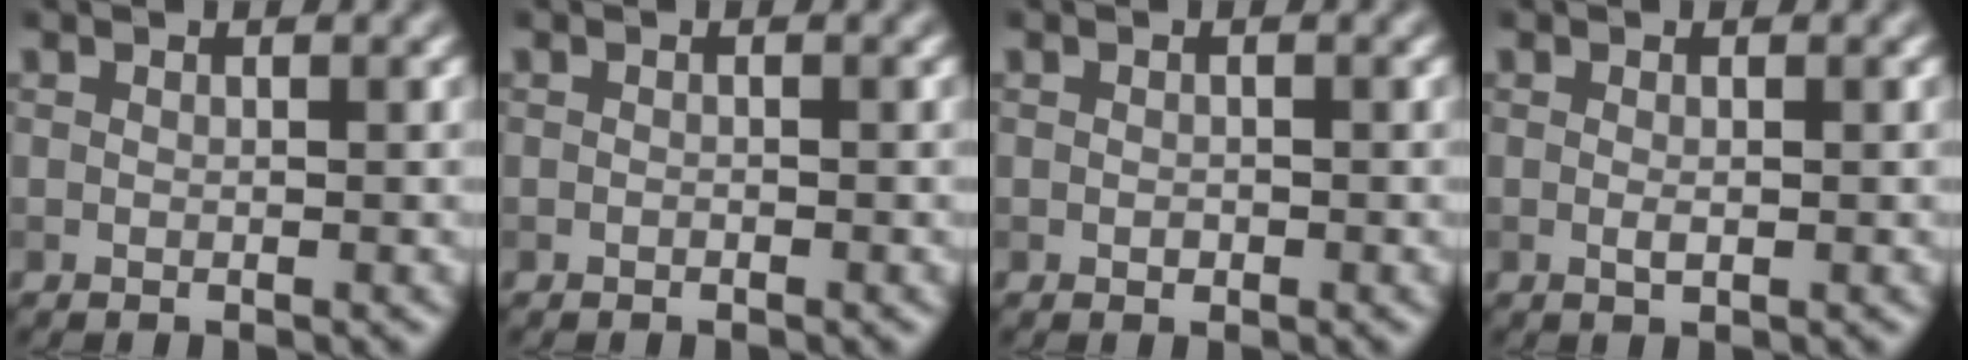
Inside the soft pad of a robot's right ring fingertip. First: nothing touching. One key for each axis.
{"total": 0.0}
{"total": 0.5, "fx": -0.1, "fy": 0.4, "fz": 0.3, "tx": -0.003, "ty": -0.002, "tz": -0.003}
{"total": 0.7, "fx": 0.0, "fy": 0.2, "fz": 0.7, "tx": -0.015, "ty": -0.004, "tz": -0.001}